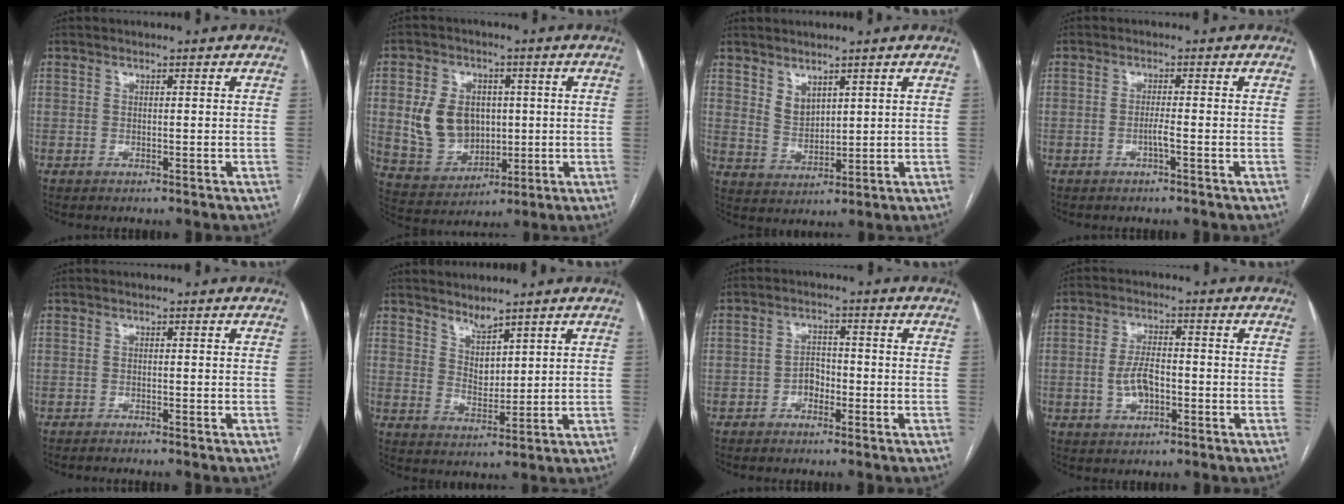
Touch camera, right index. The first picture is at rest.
{"total": 10.5, "force": [1.1, 8.2, 6.5], "torque": [-0.145, 0.017, 0.040]}
{"total": 3.9, "force": [2.7, 2.2, 1.8], "torque": [-0.038, -0.006, 0.066]}
{"total": 1.5, "force": [-0.7, -0.2, 1.3], "torque": [-0.026, 0.000, -0.015]}
{"total": 1.2, "force": [-1.1, -0.3, 0.4], "torque": [-0.010, -0.003, -0.015]}
{"total": 4.0, "force": [3.4, 1.5, 1.5], "torque": [-0.027, -0.011, 0.070]}
{"total": 2.9, "force": [-1.4, 2.0, 1.7], "torque": [-0.025, 0.007, -0.027]}
{"total": 5.2, "force": [-1.2, 2.7, 4.4], "torque": [-0.088, 0.006, -0.020]}